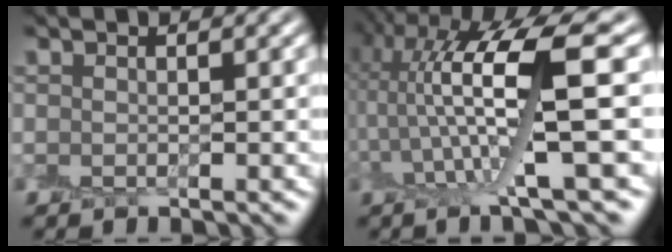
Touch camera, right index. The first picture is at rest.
{"total": 12.0, "force": [2.6, 2.4, 11.5], "torque": [-0.203, 0.014, 0.056]}